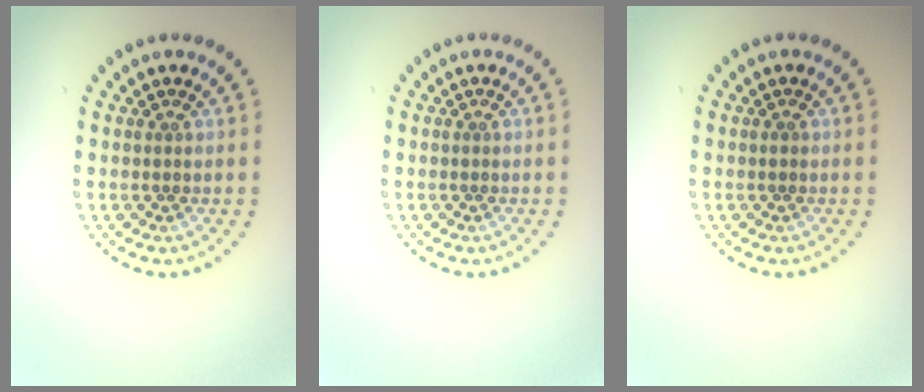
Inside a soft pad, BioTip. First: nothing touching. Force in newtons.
{"total": 0.0}
{"total": 0.5, "press": 0.5, "slide": 0.0}